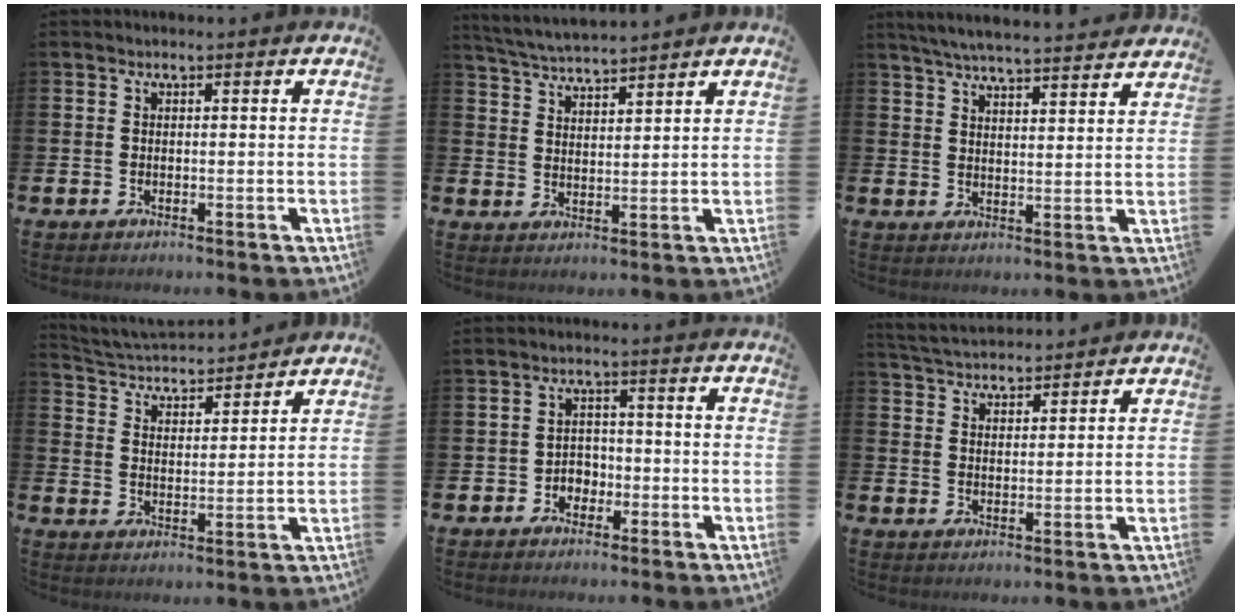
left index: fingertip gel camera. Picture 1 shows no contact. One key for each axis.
{"total": 4.4, "fx": 4.4, "fy": 0.0, "fz": 0.4, "tx": -0.025, "ty": -0.024, "tz": 0.079}
{"total": 5.8, "fx": 5.6, "fy": 0.0, "fz": 1.1, "tx": -0.033, "ty": -0.035, "tz": 0.100}
{"total": 4.0, "fx": 3.9, "fy": 0.9, "fz": 0.0, "tx": -0.020, "ty": -0.039, "tz": 0.063}
{"total": 2.7, "fx": -1.5, "fy": 2.1, "fz": 0.8, "tx": -0.014, "ty": 0.006, "tz": -0.037}
{"total": 4.3, "fx": 4.2, "fy": 0.7, "fz": 0.2, "tx": -0.018, "ty": -0.022, "tz": 0.075}